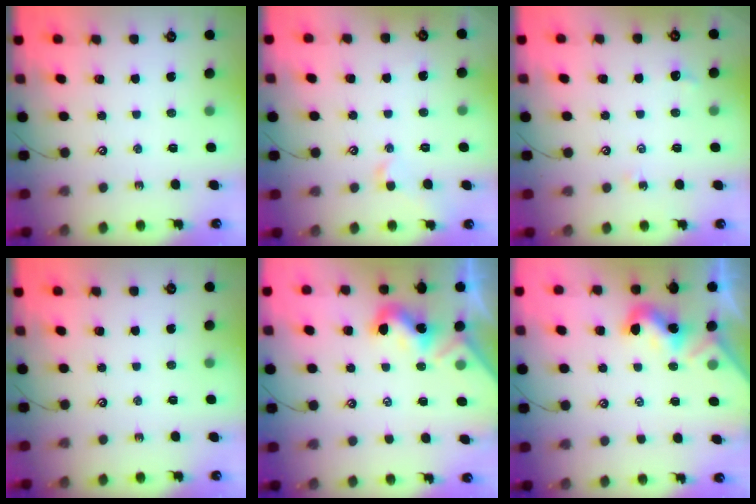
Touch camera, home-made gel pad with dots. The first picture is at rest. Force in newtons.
{"total": 0.5, "press": 0.5, "slide": 0.3}
{"total": 2.5, "press": 2.4, "slide": 0.6}
{"total": 0.0}
{"total": 2.0, "press": 2.0, "slide": 0.5}
{"total": 1.8, "press": 1.8, "slide": 0.5}